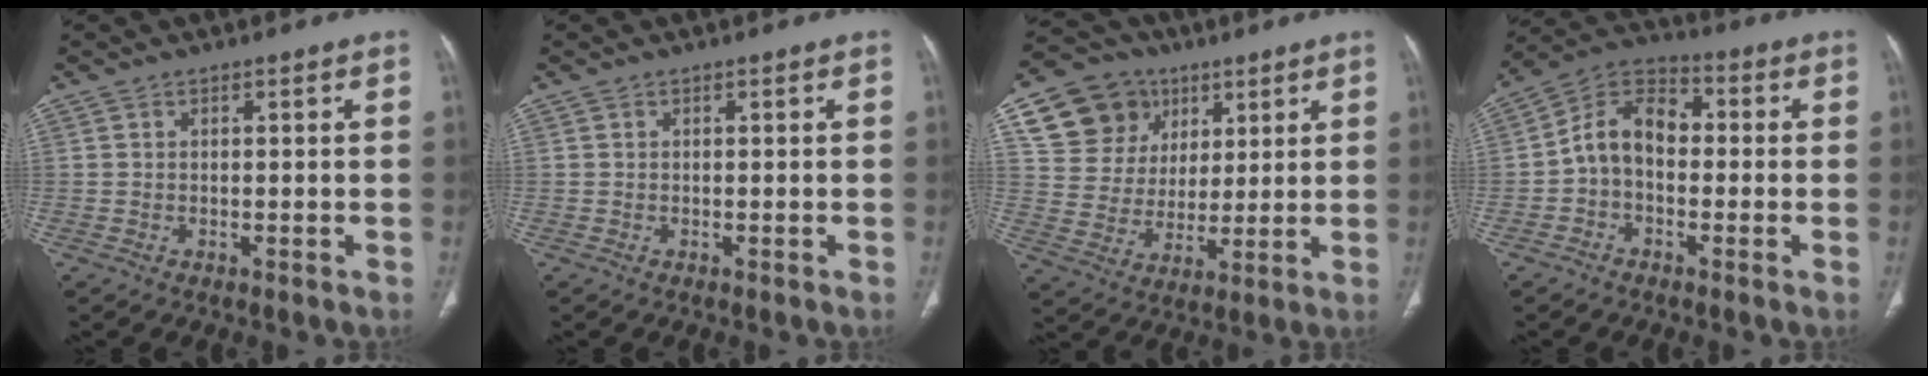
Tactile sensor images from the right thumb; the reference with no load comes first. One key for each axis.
{"total": 0.0}
{"total": 14.9, "fx": 7.0, "fy": 12.2, "fz": 5.1, "tx": -0.060, "ty": -0.008, "tz": 0.133}
{"total": 9.6, "fx": -1.0, "fy": 6.7, "fz": 6.8, "tx": -0.102, "ty": 0.037, "tz": -0.035}